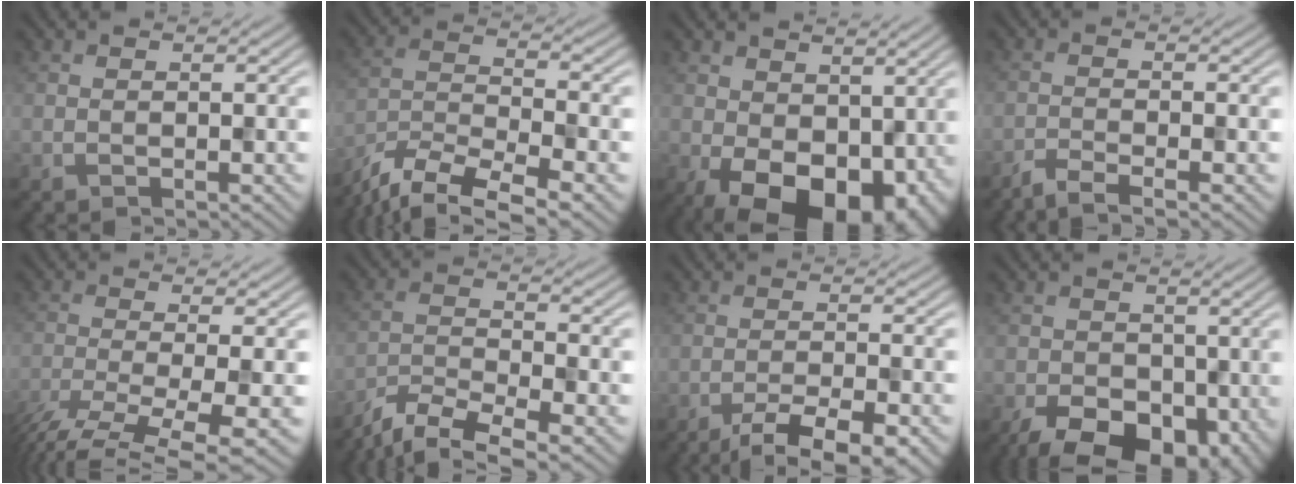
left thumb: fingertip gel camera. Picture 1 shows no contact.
{"total": 10.7, "force": [-8.5, 2.6, 5.9], "torque": [-0.130, -0.015, -0.163]}
{"total": 13.3, "force": [-1.8, 8.8, 9.8], "torque": [-0.170, -0.039, -0.007]}
{"total": 3.1, "force": [-2.4, 0.3, 2.0], "torque": [-0.036, -0.001, -0.055]}
{"total": 9.3, "force": [-5.9, 2.0, 6.9], "torque": [-0.131, -0.018, -0.089]}
{"total": 8.0, "force": [-6.3, 1.8, 4.5], "torque": [-0.099, -0.011, -0.124]}
{"total": 6.7, "force": [-4.6, 1.4, 4.7], "torque": [-0.077, -0.001, -0.073]}
{"total": 10.3, "force": [-4.2, 6.5, 6.8], "torque": [-0.106, -0.026, -0.067]}